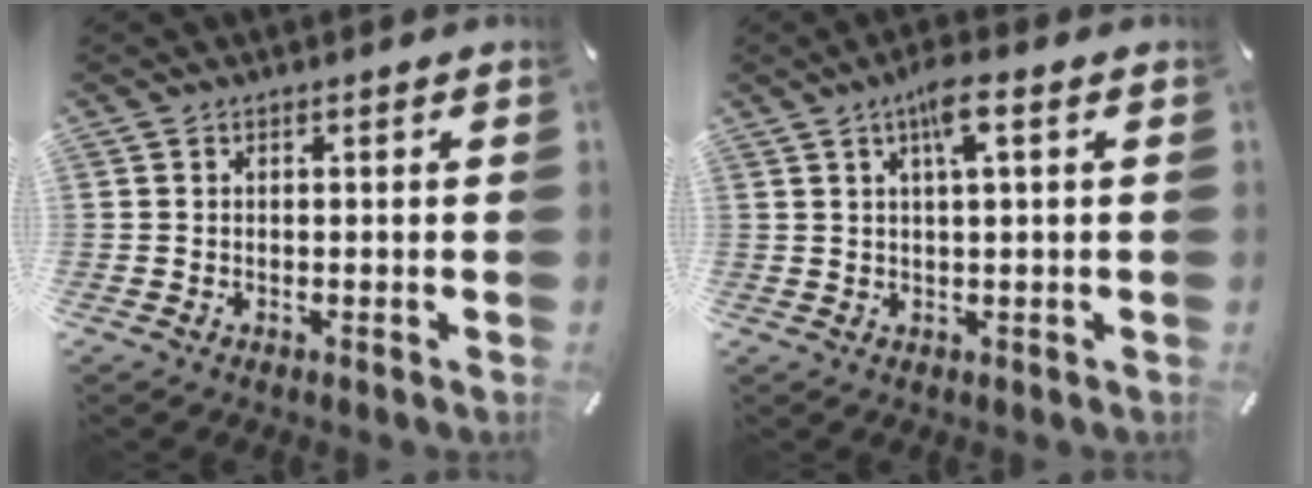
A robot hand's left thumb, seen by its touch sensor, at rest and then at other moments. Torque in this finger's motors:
{"motor_torque": [1.06, 1.03, 0.10, -0.06, 0.05]}